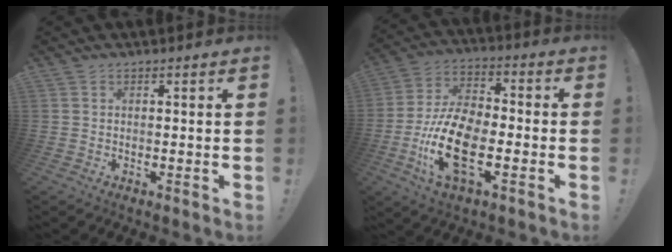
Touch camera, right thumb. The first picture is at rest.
{"total": 18.2, "force": [-6.1, 9.7, 14.2], "torque": [-0.281, 0.025, -0.099]}